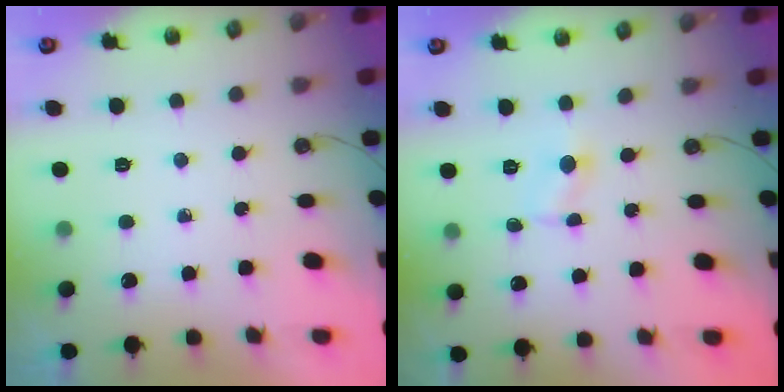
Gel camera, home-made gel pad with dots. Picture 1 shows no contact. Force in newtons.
{"total": 2.1, "press": 2.1, "slide": 0.2}